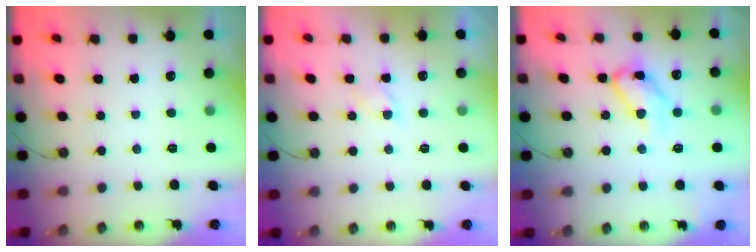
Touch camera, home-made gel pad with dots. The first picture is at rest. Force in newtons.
{"total": 4.8, "press": 4.7, "slide": 0.6}
{"total": 12.1, "press": 12.0, "slide": 1.6}